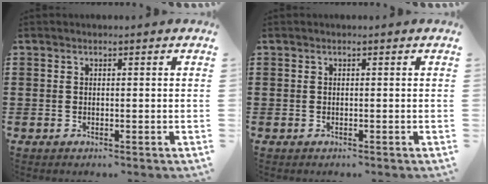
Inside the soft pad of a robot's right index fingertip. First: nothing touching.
{"total": 0.0}